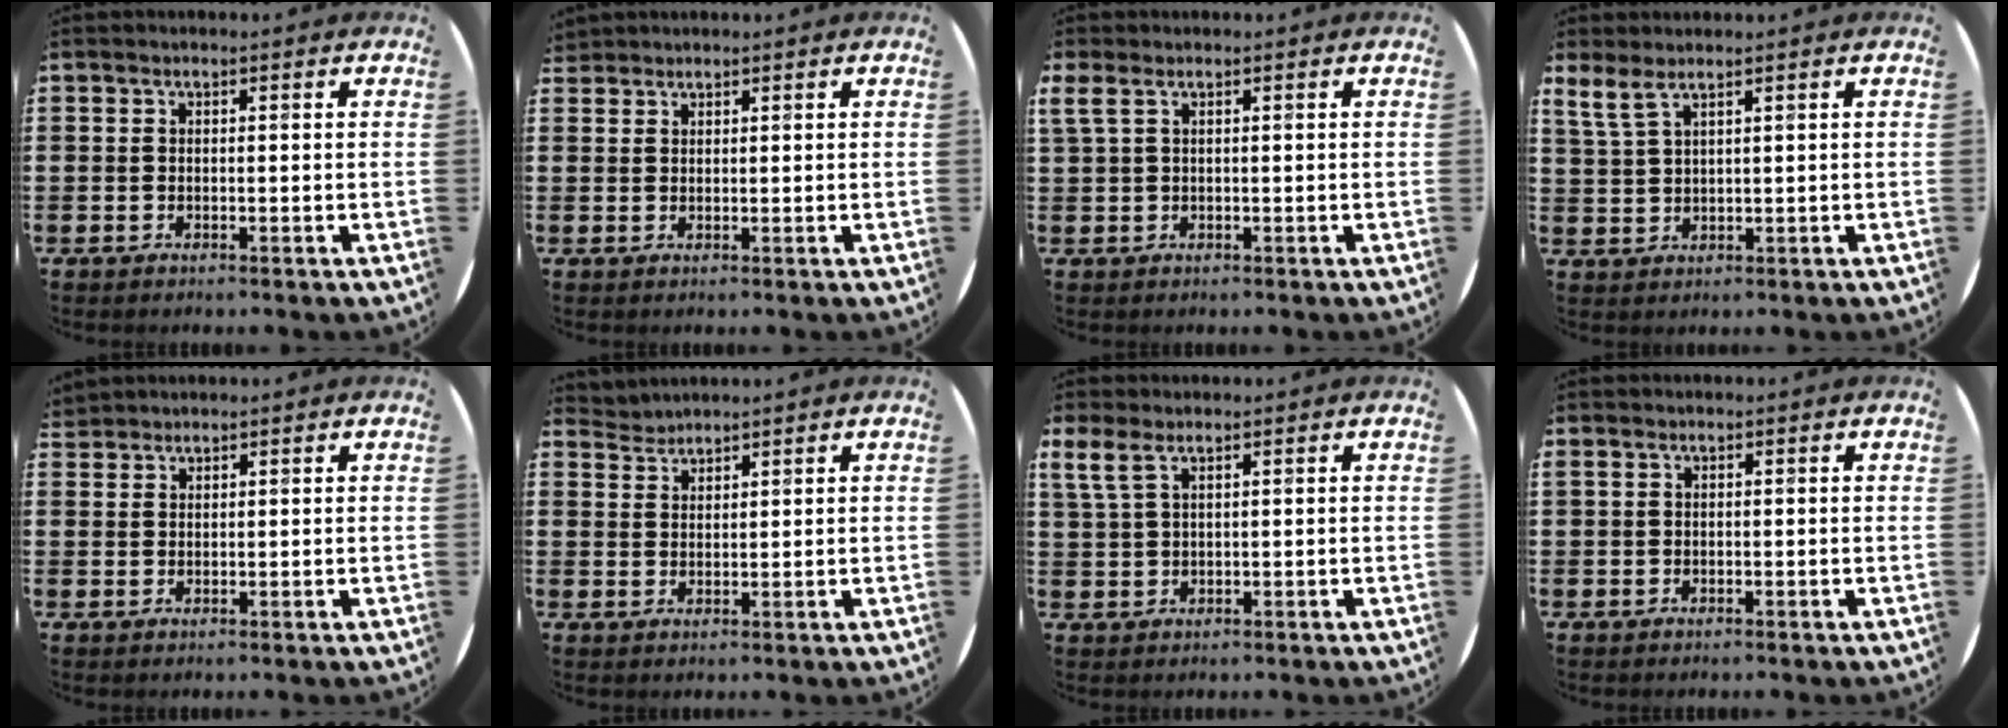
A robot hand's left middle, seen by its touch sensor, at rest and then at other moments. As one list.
[{"total": 1.2, "force": [1.1, 0.3, -0.2], "torque": [0.001, 0.001, 0.023]}, {"total": 1.1, "force": [0.5, 0.1, 1.0], "torque": [-0.021, 0.001, 0.009]}, {"total": 2.6, "force": [2.0, 0.4, 1.6], "torque": [-0.036, 0.001, 0.037]}, {"total": 1.4, "force": [1.4, 0.3, -0.2], "torque": [0.001, 0.000, 0.028]}, {"total": 2.3, "force": [2.2, 0.2, -0.5], "torque": [0.005, -0.002, 0.044]}, {"total": 2.5, "force": [1.8, 0.6, 1.6], "torque": [-0.038, 0.002, 0.033]}, {"total": 0.0}]